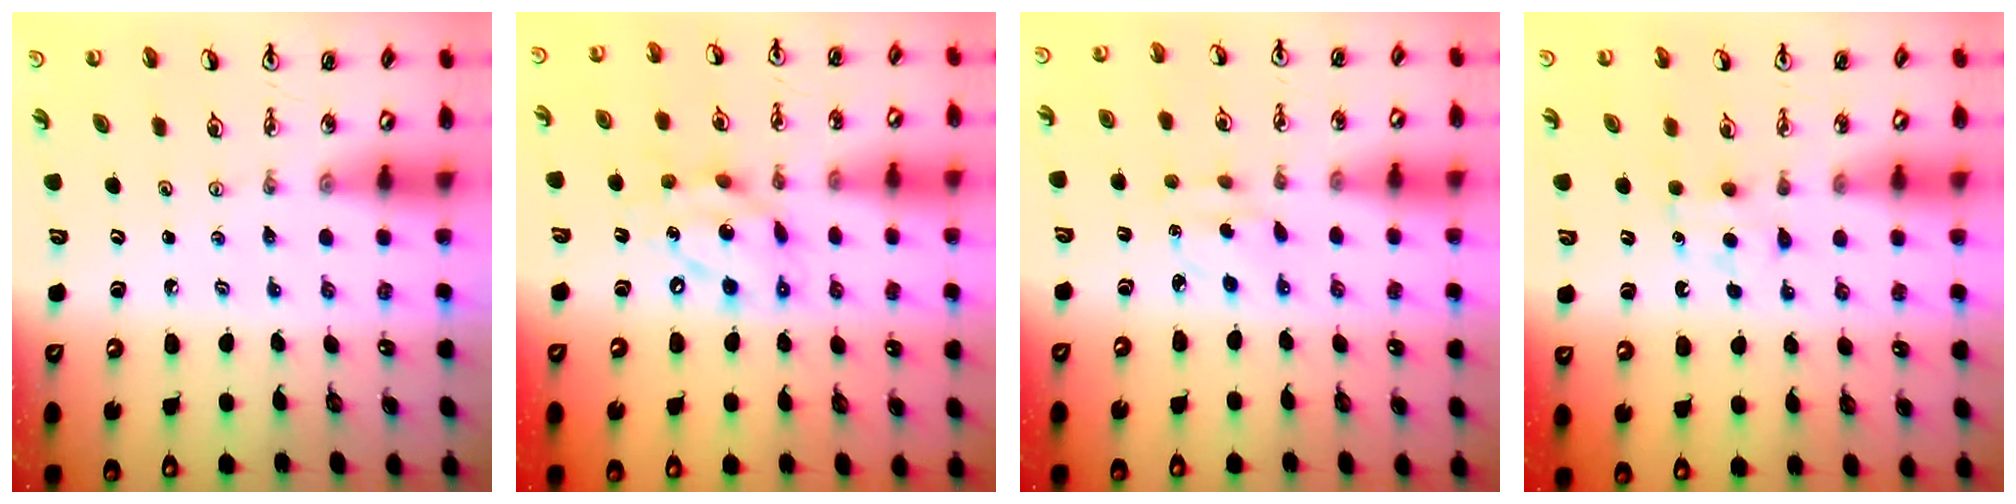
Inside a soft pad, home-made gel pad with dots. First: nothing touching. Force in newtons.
{"total": 16.1, "press": 16.0, "slide": 1.9}
{"total": 3.0, "press": 2.9, "slide": 0.6}
{"total": 5.2, "press": 5.1, "slide": 0.7}